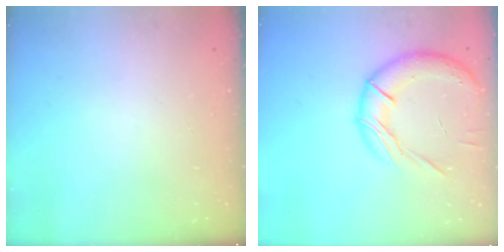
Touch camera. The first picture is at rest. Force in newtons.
{"total": 17.1, "press": 16.9, "slide": 2.6}